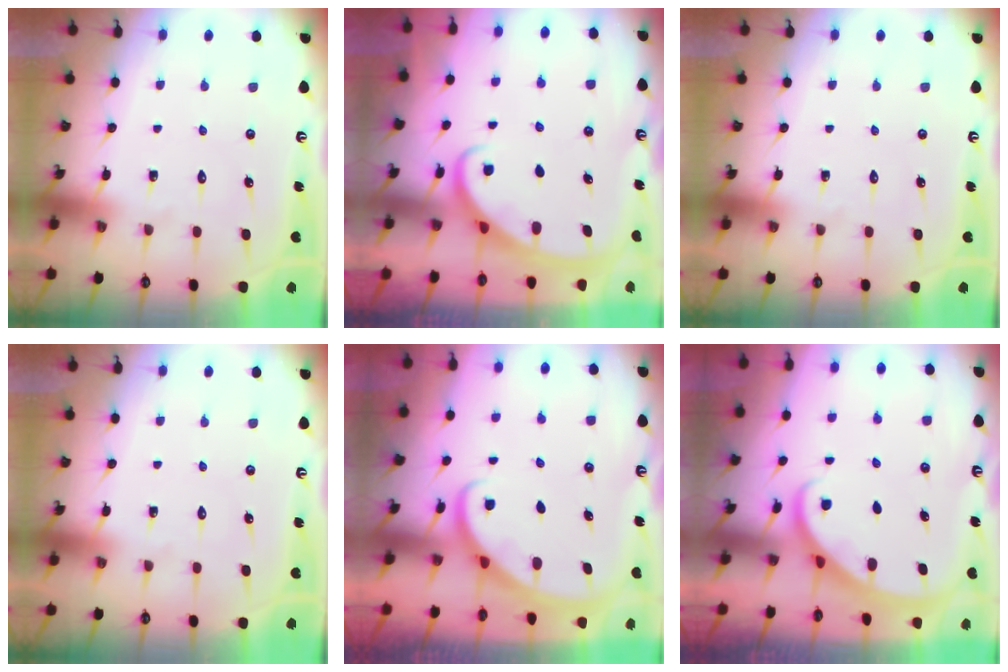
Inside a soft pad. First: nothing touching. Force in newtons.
{"total": 2.6, "press": 2.6, "slide": 0.3}
{"total": 0.0}
{"total": 0.0}
{"total": 2.6, "press": 2.6, "slide": 0.1}
{"total": 1.9, "press": 1.9, "slide": 0.1}